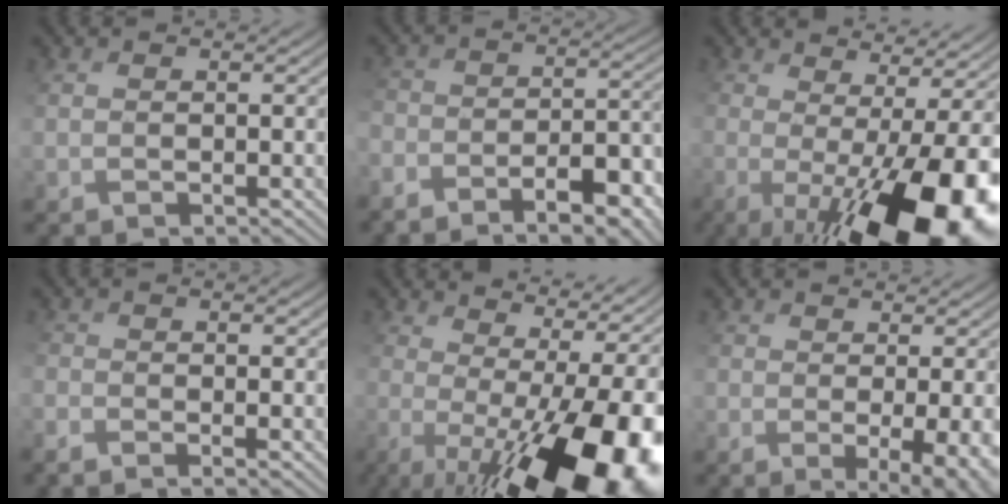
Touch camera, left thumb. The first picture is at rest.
{"total": 11.3, "force": [-7.9, 4.4, 6.7], "torque": [-0.107, -0.011, -0.123]}
{"total": 18.2, "force": [-3.8, 6.1, 16.7], "torque": [-0.212, -0.021, -0.045]}
{"total": 3.5, "force": [-2.3, 1.1, 2.5], "torque": [-0.052, -0.011, -0.041]}
{"total": 19.5, "force": [-3.8, 8.0, 17.4], "torque": [-0.217, -0.026, -0.048]}
{"total": 8.9, "force": [-2.6, 3.5, 7.7], "torque": [-0.108, -0.020, -0.015]}